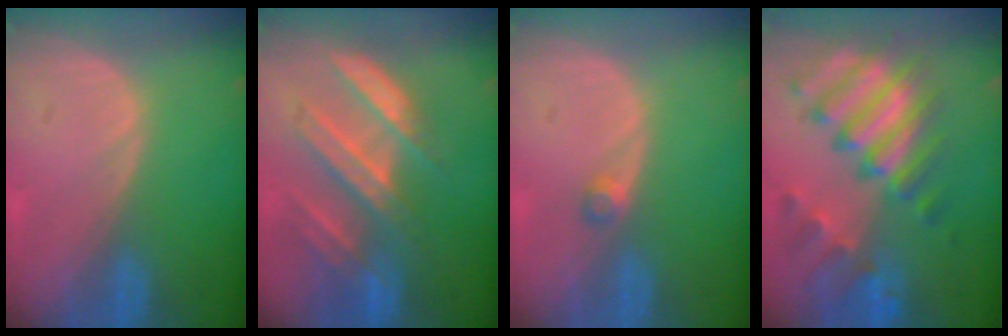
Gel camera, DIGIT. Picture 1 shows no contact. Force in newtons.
{"total": 8.4, "press": 7.9, "slide": 3.0}
{"total": 1.6, "press": 1.4, "slide": 0.9}
{"total": 11.5, "press": 9.9, "slide": 5.9}